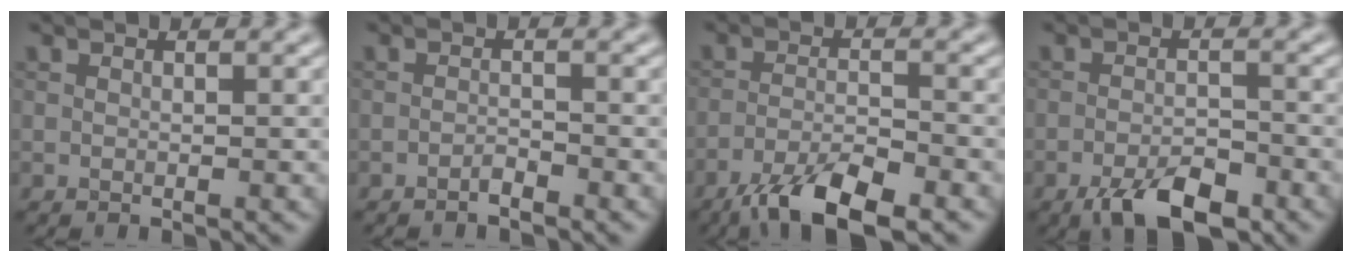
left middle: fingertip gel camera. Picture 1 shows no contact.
{"total": 1.0, "force": [-0.9, 0.2, 0.5], "torque": [-0.008, 0.003, -0.018]}
{"total": 6.6, "force": [-4.8, 1.7, 4.3], "torque": [-0.076, -0.004, -0.086]}
{"total": 5.0, "force": [-3.3, 1.8, 3.2], "torque": [-0.054, -0.004, -0.057]}